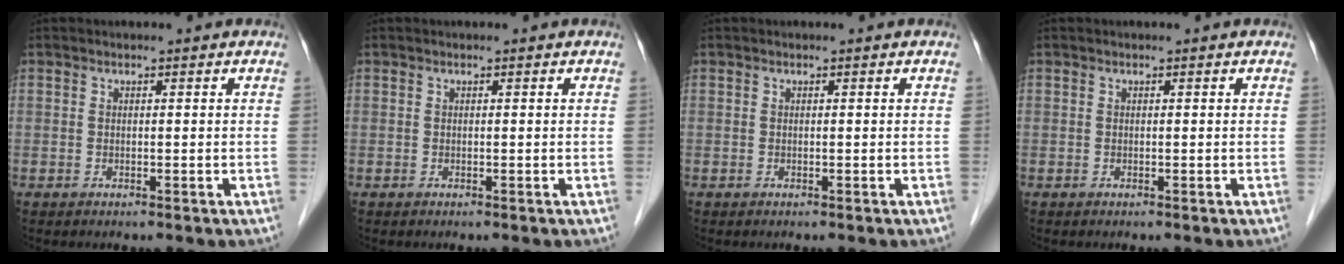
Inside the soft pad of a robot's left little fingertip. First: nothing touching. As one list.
[{"total": 0.0}, {"total": 0.0}, {"total": 0.0}]